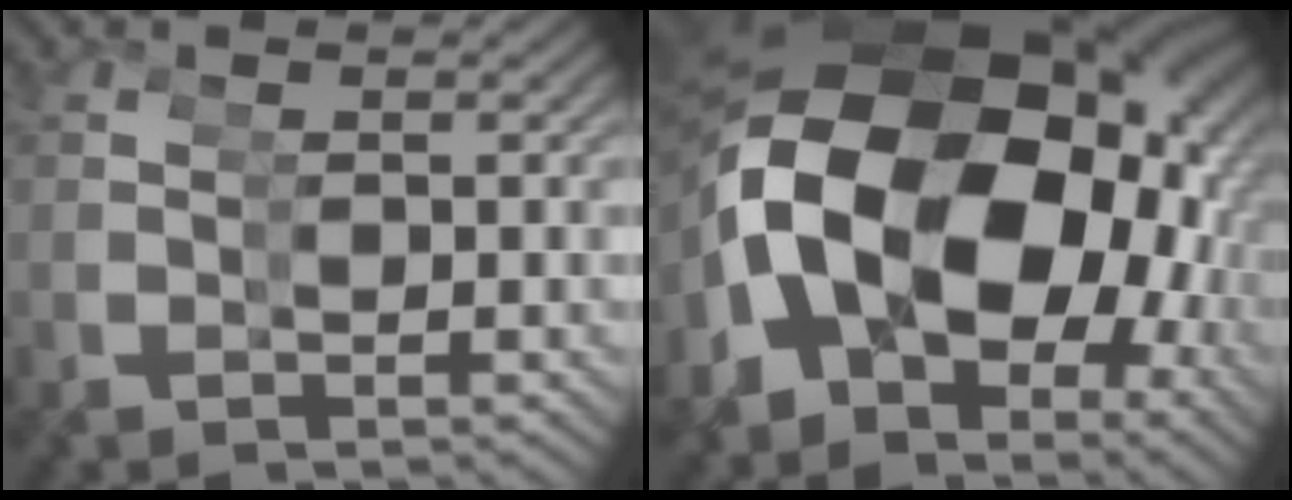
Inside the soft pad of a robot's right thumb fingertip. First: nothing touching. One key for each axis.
{"total": 24.4, "fx": 1.1, "fy": 16.1, "fz": 18.3, "tx": -0.315, "ty": -0.011, "tz": 0.030}